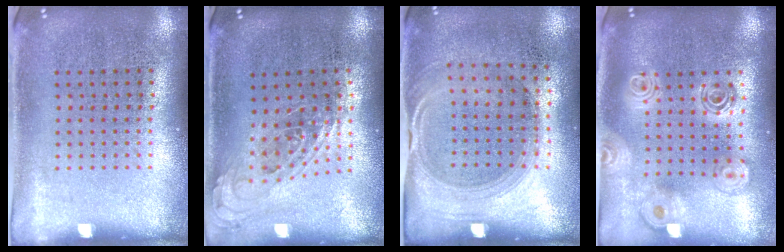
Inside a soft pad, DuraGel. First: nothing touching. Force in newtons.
{"total": 0.7, "press": 0.7, "slide": 0.2}
{"total": 1.5, "press": 1.3, "slide": 0.8}
{"total": 2.1, "press": 1.7, "slide": 1.3}